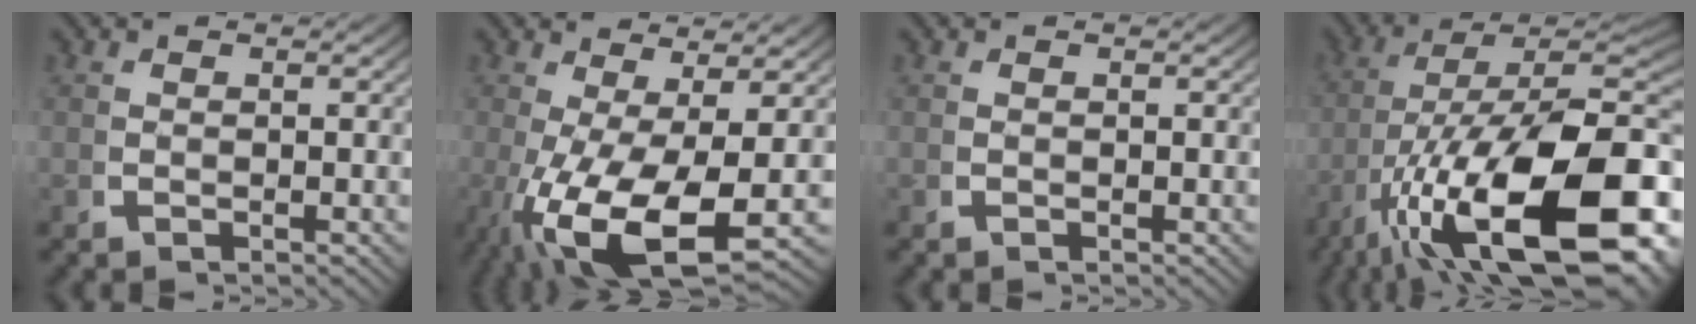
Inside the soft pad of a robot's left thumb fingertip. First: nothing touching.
{"total": 12.3, "force": [-3.2, 6.6, 9.9], "torque": [-0.209, -0.048, -0.017]}
{"total": 0.0}
{"total": 22.6, "force": [-4.2, 11.4, 19.0], "torque": [-0.322, -0.071, -0.019]}